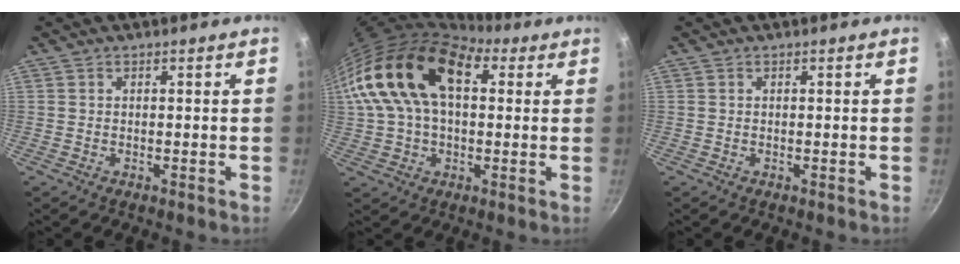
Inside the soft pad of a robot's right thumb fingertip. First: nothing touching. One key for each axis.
{"total": 20.6, "fx": 5.1, "fy": 12.5, "fz": 15.5, "tx": -0.274, "ty": 0.024, "tz": 0.074}
{"total": 0.0}